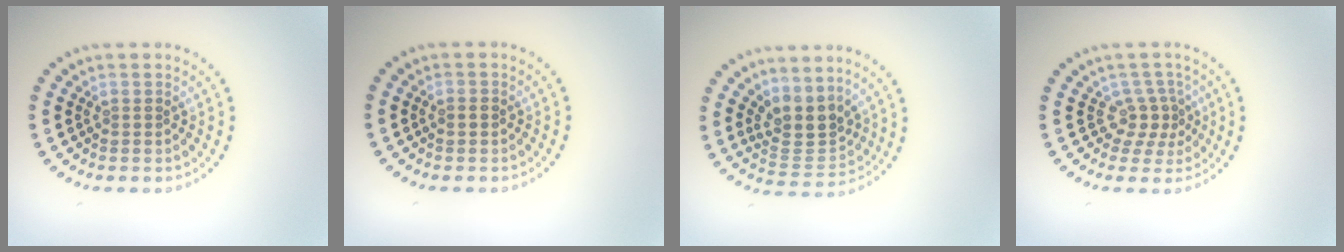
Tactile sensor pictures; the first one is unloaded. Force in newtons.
{"total": 1.2, "press": 1.2, "slide": 0.1}
{"total": 3.4, "press": 2.9, "slide": 1.8}
{"total": 2.5, "press": 1.8, "slide": 1.7}